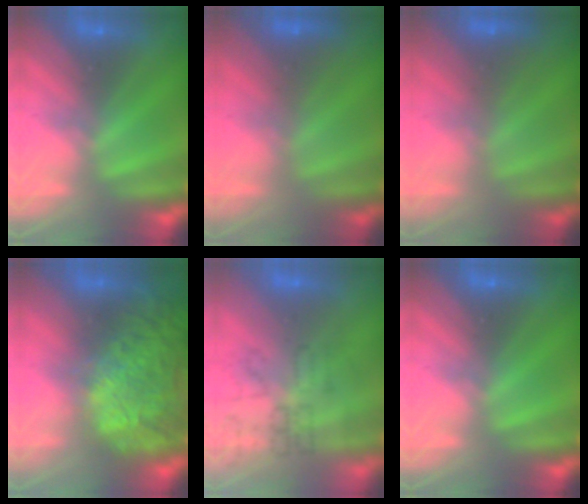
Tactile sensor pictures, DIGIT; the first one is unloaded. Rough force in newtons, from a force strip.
{"total": 2.8}
{"total": 2.8}
{"total": 10.8}
{"total": 4.8}
{"total": 0.0}